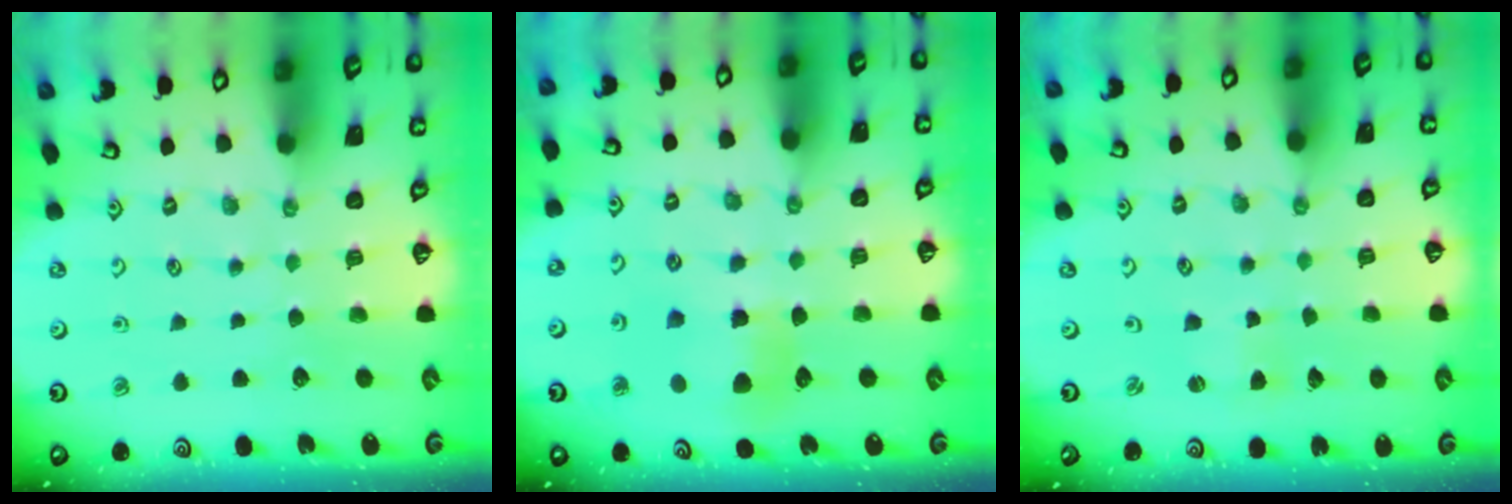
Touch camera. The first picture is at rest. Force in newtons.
{"total": 8.0, "press": 8.0, "slide": 0.9}
{"total": 1.0, "press": 1.0, "slide": 0.1}